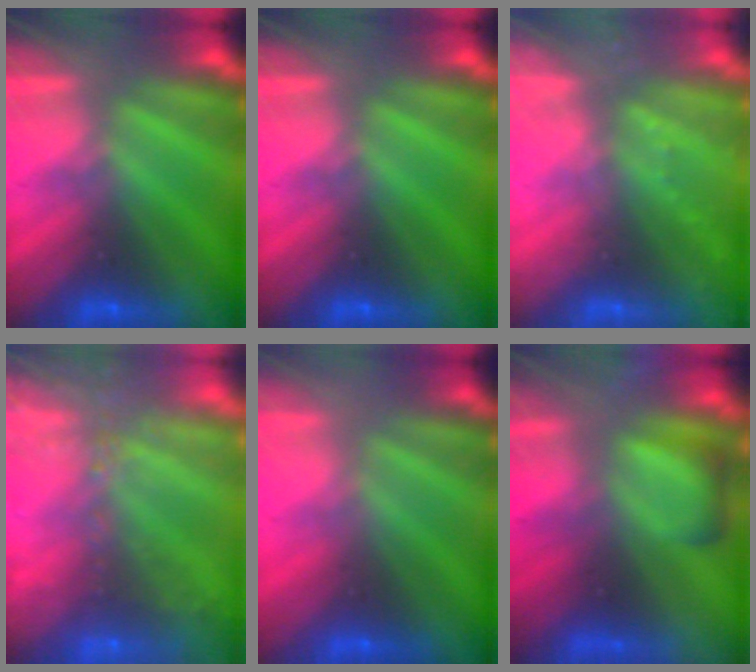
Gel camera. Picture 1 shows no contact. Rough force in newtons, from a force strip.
{"total": 0.0}
{"total": 2.3}
{"total": 5.9}
{"total": 2.9}
{"total": 5.8}